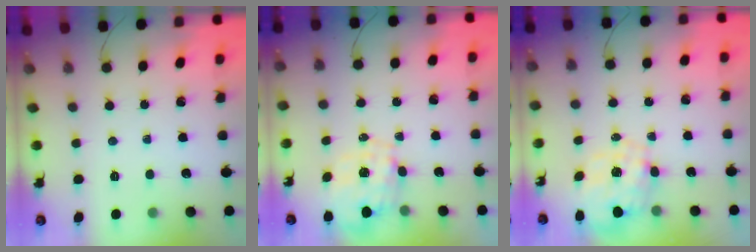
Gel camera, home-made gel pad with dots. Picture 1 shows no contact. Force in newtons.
{"total": 1.3, "press": 1.2, "slide": 0.4}
{"total": 2.4, "press": 2.2, "slide": 1.0}